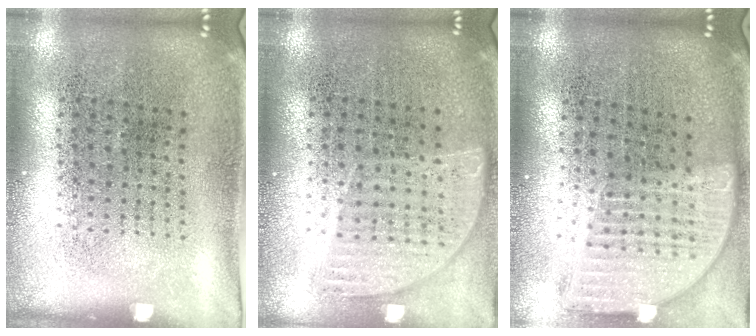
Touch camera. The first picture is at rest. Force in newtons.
{"total": 0.8, "press": 0.8, "slide": 0.2}
{"total": 2.0, "press": 1.6, "slide": 1.2}